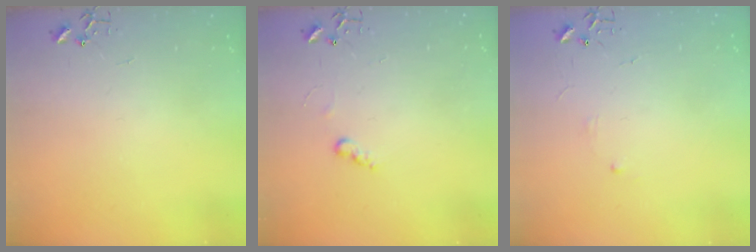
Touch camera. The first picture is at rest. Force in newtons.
{"total": 5.0, "press": 5.0, "slide": 0.5}
{"total": 2.9, "press": 2.8, "slide": 0.5}